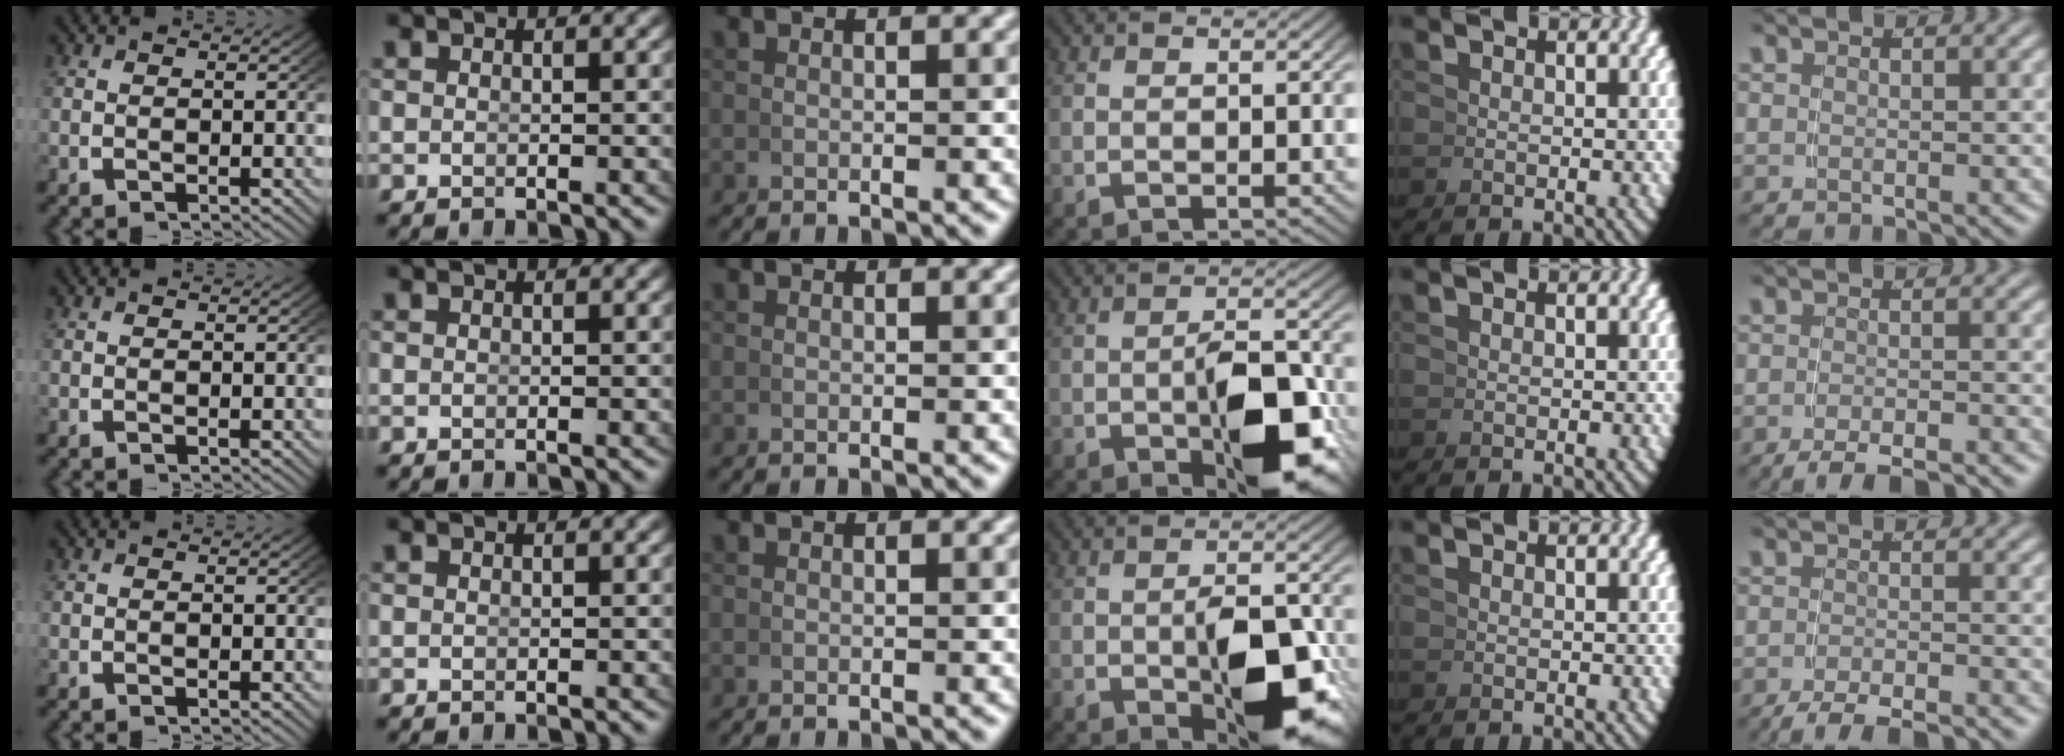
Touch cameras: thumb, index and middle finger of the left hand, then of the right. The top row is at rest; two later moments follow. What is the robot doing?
{"motion": "grasp_and_lifting", "object": "calculator"}